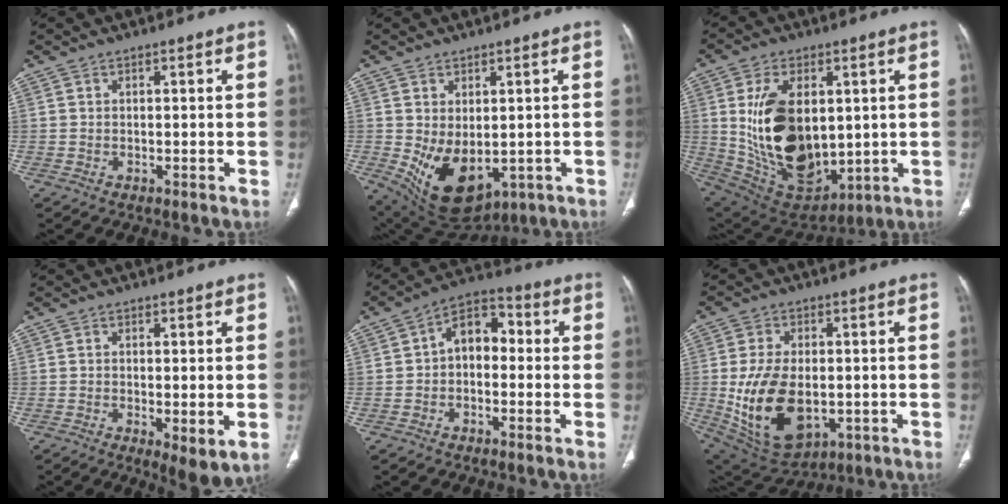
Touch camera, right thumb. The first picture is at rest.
{"total": 12.4, "force": [-2.0, 7.6, 9.6], "torque": [-0.154, -0.012, 0.003]}
{"total": 22.1, "force": [1.9, 13.4, 17.5], "torque": [-0.292, -0.023, 0.065]}
{"total": 3.1, "force": [-0.4, 0.9, 2.9], "torque": [-0.051, -0.014, -0.007]}
{"total": 8.2, "force": [-0.2, 5.6, 6.0], "torque": [-0.067, 0.034, -0.021]}
{"total": 17.3, "force": [-2.4, 10.4, 13.5], "torque": [-0.240, -0.009, -0.014]}